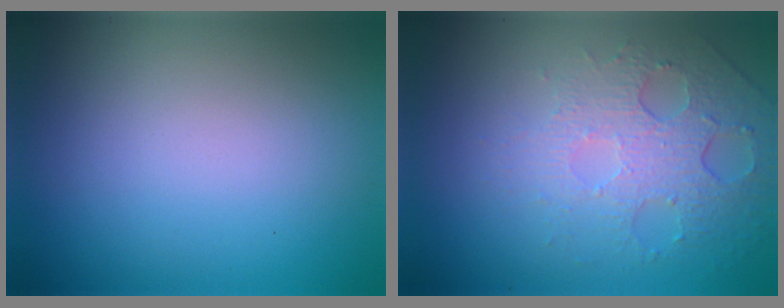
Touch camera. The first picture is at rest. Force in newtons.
{"total": 5.2, "press": 3.3, "slide": 3.9}